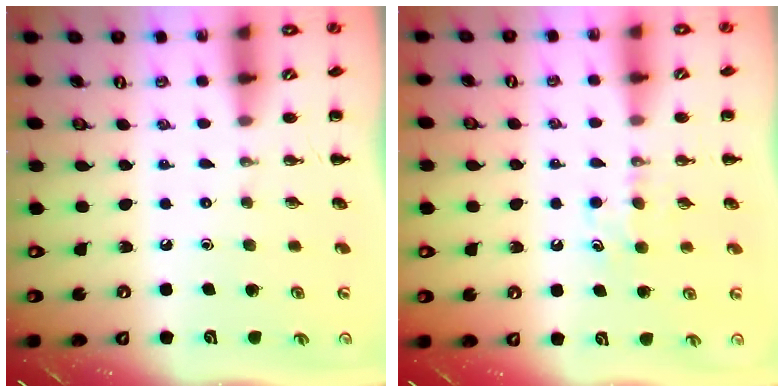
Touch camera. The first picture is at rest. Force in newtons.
{"total": 4.8, "press": 4.6, "slide": 1.2}